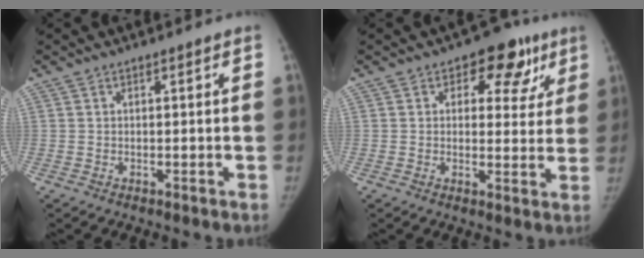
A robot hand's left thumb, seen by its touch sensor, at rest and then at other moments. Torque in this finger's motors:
{"motor_torque": [-0.16, 0.38, -0.07, 0.01, 0.05]}